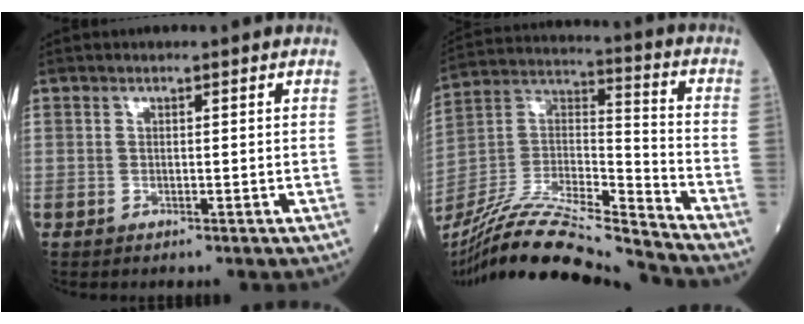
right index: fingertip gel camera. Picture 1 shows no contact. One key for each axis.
{"total": 22.9, "fx": -21.1, "fy": -0.1, "fz": 8.8, "tx": -0.205, "ty": -0.006, "tz": -0.372}